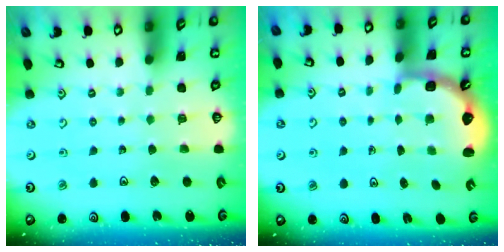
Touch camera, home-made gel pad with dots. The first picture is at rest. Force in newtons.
{"total": 2.5, "press": 2.1, "slide": 1.3}